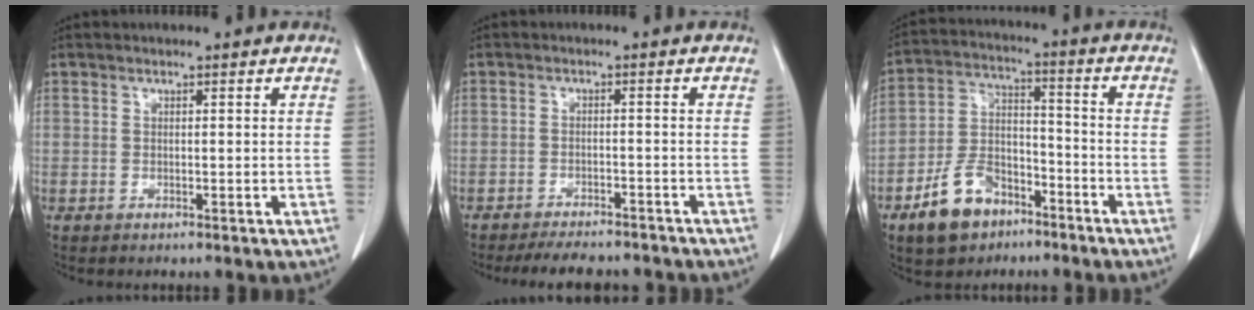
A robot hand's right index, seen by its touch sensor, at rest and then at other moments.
{"total": 8.7, "force": [-8.0, 2.2, 2.6], "torque": [-0.032, -0.003, -0.102]}
{"total": 10.5, "force": [-6.6, 6.2, 5.4], "torque": [-0.118, 0.012, -0.114]}